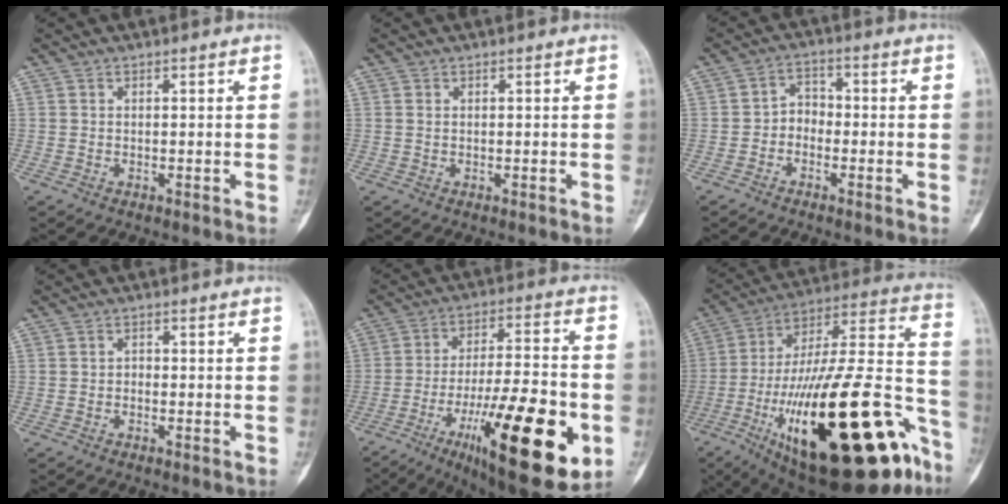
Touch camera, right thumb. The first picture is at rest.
{"total": 0.5, "force": [0.2, 0.4, 0.4], "torque": [-0.007, 0.003, 0.004]}
{"total": 3.6, "force": [-1.4, 2.8, 1.7], "torque": [-0.007, 0.022, -0.038]}
{"total": 0.7, "force": [-0.4, 0.5, 0.3], "torque": [0.004, 0.002, -0.011]}
{"total": 26.8, "force": [-9.5, 8.0, 23.8], "torque": [-0.341, 0.024, -0.136]}
{"total": 42.0, "force": [-17.5, 14.2, 35.5], "torque": [-0.504, 0.057, -0.270]}